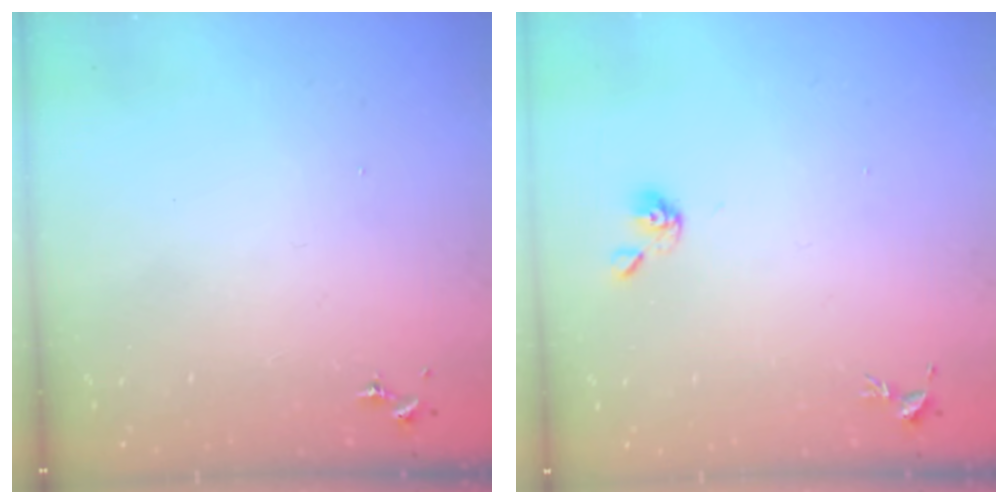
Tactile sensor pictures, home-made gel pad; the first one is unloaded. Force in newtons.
{"total": 5.2, "press": 5.1, "slide": 0.6}